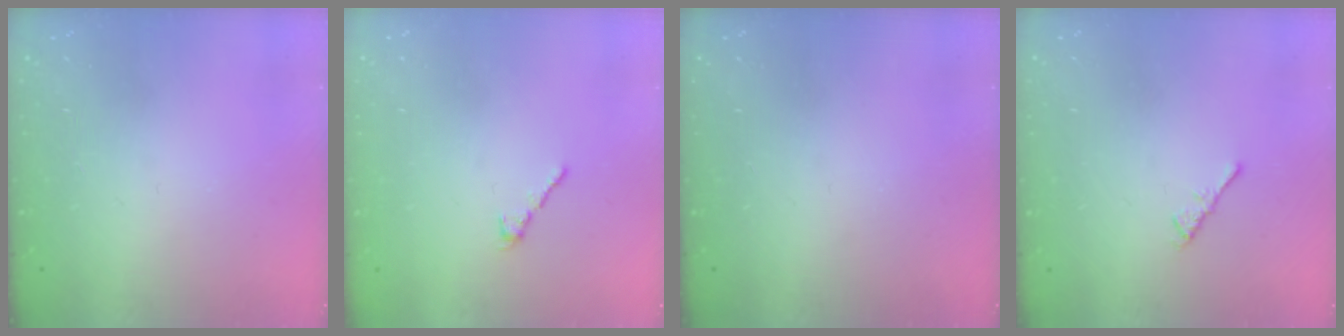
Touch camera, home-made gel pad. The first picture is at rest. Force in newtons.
{"total": 1.7, "press": 1.5, "slide": 0.6}
{"total": 0.0}
{"total": 1.1, "press": 1.0, "slide": 0.4}